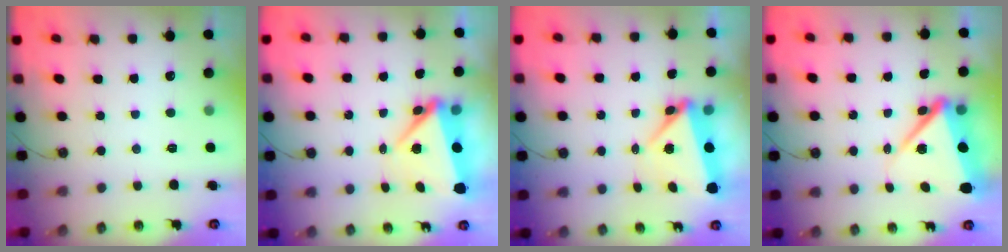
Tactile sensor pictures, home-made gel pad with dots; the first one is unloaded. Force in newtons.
{"total": 6.0, "press": 6.0, "slide": 0.7}
{"total": 6.0, "press": 6.0, "slide": 0.5}
{"total": 10.0, "press": 9.9, "slide": 1.7}